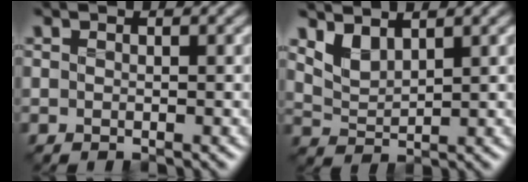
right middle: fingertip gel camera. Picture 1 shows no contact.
{"total": 2.5, "force": [1.8, 1.0, 1.4], "torque": [-0.039, -0.010, 0.042]}